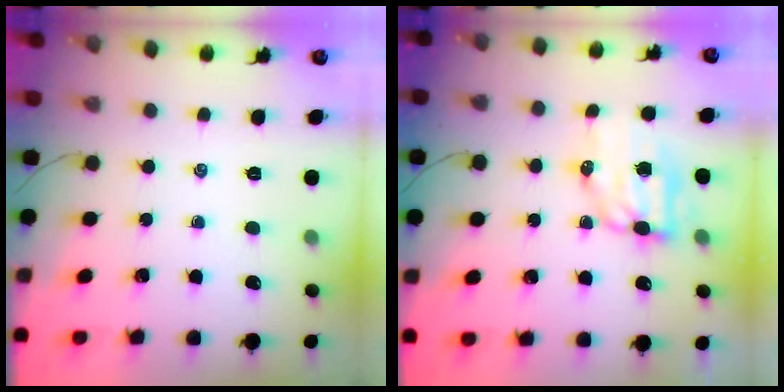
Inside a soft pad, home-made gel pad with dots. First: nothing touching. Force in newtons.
{"total": 8.5, "press": 8.3, "slide": 1.7}